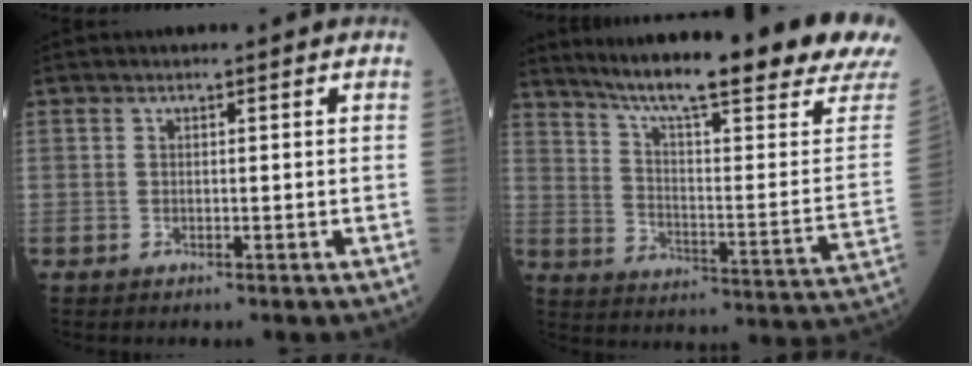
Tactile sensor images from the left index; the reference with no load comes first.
{"total": 26.7, "force": [21.8, 0.0, 15.3], "torque": [-0.237, -0.073, 0.292]}